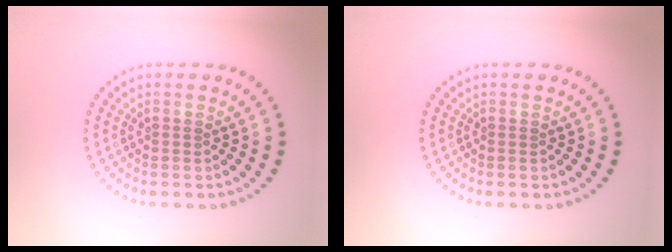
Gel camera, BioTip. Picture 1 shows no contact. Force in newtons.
{"total": 0.0}